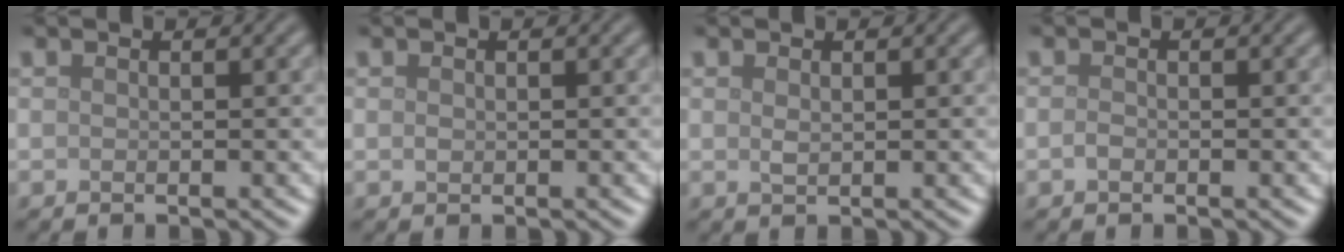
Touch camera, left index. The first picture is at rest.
{"total": 0.5, "force": [0.1, 0.4, 0.3], "torque": [-0.005, -0.001, 0.001]}
{"total": 0.8, "force": [0.3, 0.5, 0.7], "torque": [-0.016, -0.001, 0.007]}
{"total": 0.7, "force": [-0.3, 0.4, 0.4], "torque": [-0.009, -0.001, -0.007]}